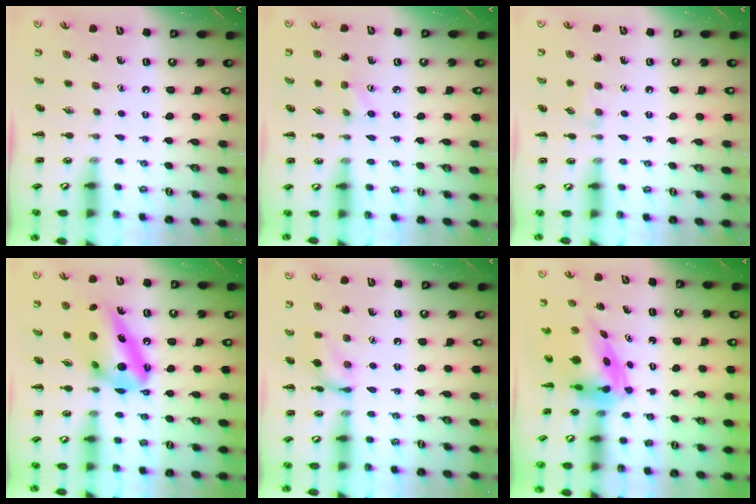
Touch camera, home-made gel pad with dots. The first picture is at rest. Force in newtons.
{"total": 3.2, "press": 3.0, "slide": 1.0}
{"total": 5.5, "press": 5.0, "slide": 2.1}
{"total": 16.2, "press": 16.2, "slide": 0.3}
{"total": 9.6, "press": 9.6, "slide": 0.6}
{"total": 4.7, "press": 4.5, "slide": 1.3}